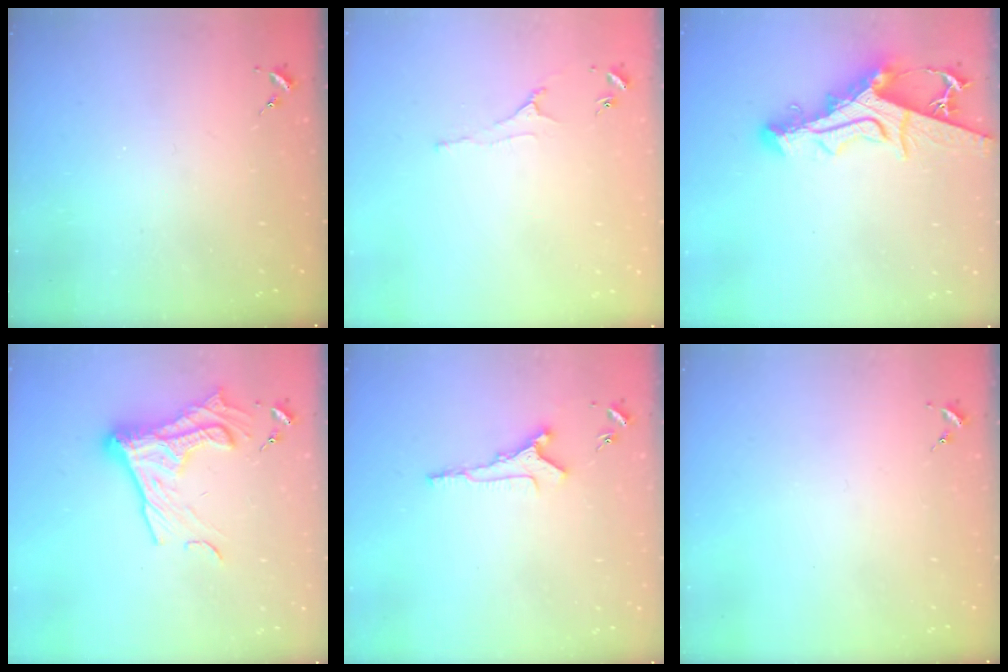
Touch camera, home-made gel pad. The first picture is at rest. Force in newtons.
{"total": 3.0, "press": 2.9, "slide": 0.6}
{"total": 14.9, "press": 14.8, "slide": 1.3}
{"total": 16.5, "press": 16.5, "slide": 1.4}
{"total": 7.7, "press": 7.7, "slide": 0.6}
{"total": 0.0}